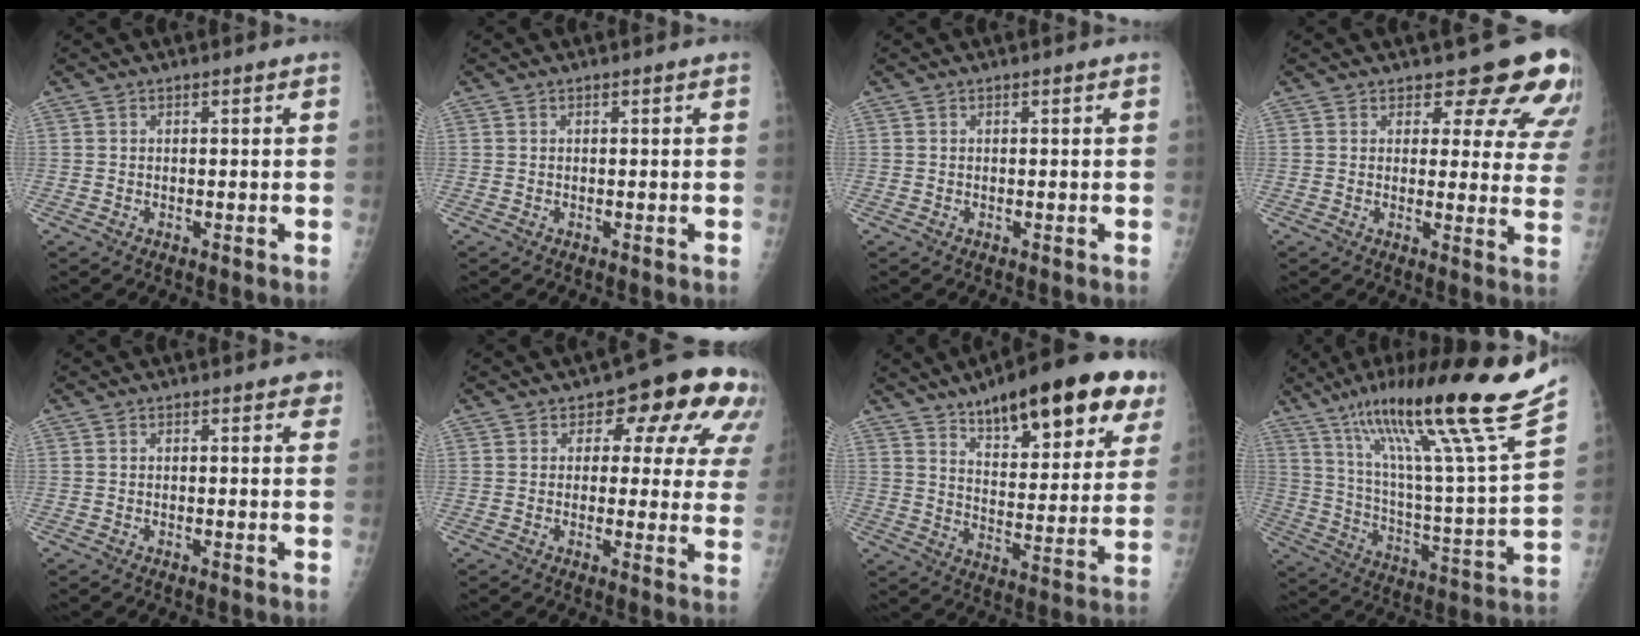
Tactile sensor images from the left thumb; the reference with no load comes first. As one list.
[{"total": 0.0}, {"total": 0.0}, {"total": 12.6, "force": [10.5, 5.0, 4.9], "torque": [-0.004, -0.066, 0.098]}, {"total": 1.9, "force": [1.2, 0.9, 1.2], "torque": [-0.001, -0.002, 0.009]}, {"total": 13.4, "force": [6.0, 7.3, 9.5], "torque": [-0.059, -0.018, 0.057]}, {"total": 24.3, "force": [14.8, 8.1, 17.5], "torque": [-0.207, -0.042, 0.216]}, {"total": 28.0, "force": [18.5, 1.2, 21.0], "torque": [-0.321, -0.065, 0.307]}]